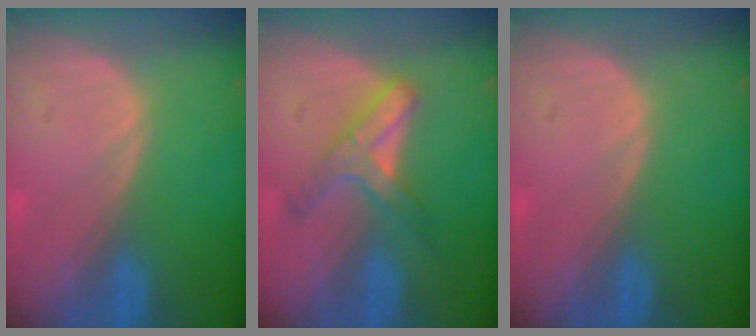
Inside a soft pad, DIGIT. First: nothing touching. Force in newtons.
{"total": 5.5, "press": 5.4, "slide": 1.4}
{"total": 0.0}